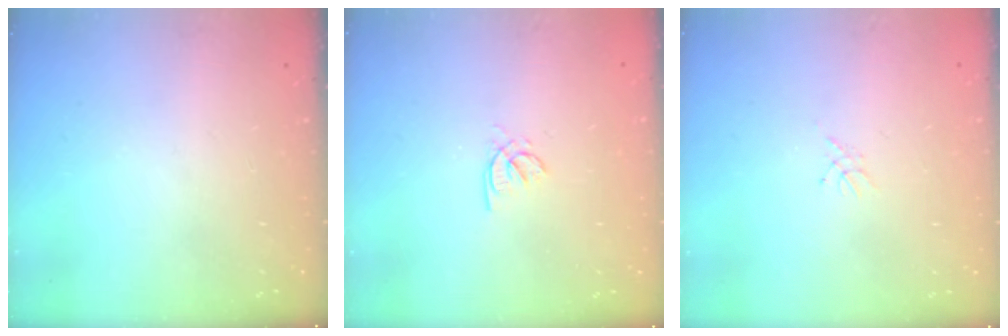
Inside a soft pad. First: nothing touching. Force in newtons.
{"total": 1.9, "press": 1.8, "slide": 0.4}
{"total": 2.3, "press": 2.2, "slide": 0.3}